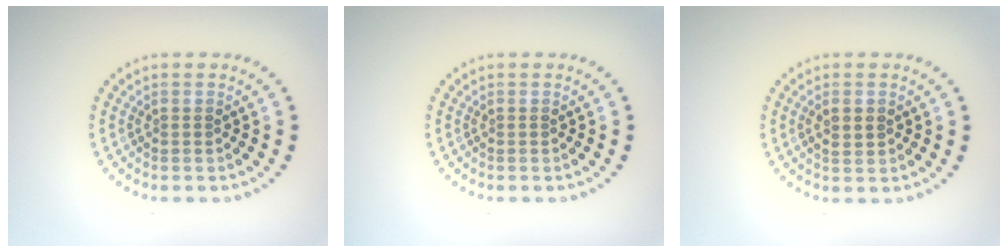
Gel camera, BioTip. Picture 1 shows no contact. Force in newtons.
{"total": 0.0}
{"total": 1.3, "press": 1.3, "slide": 0.3}